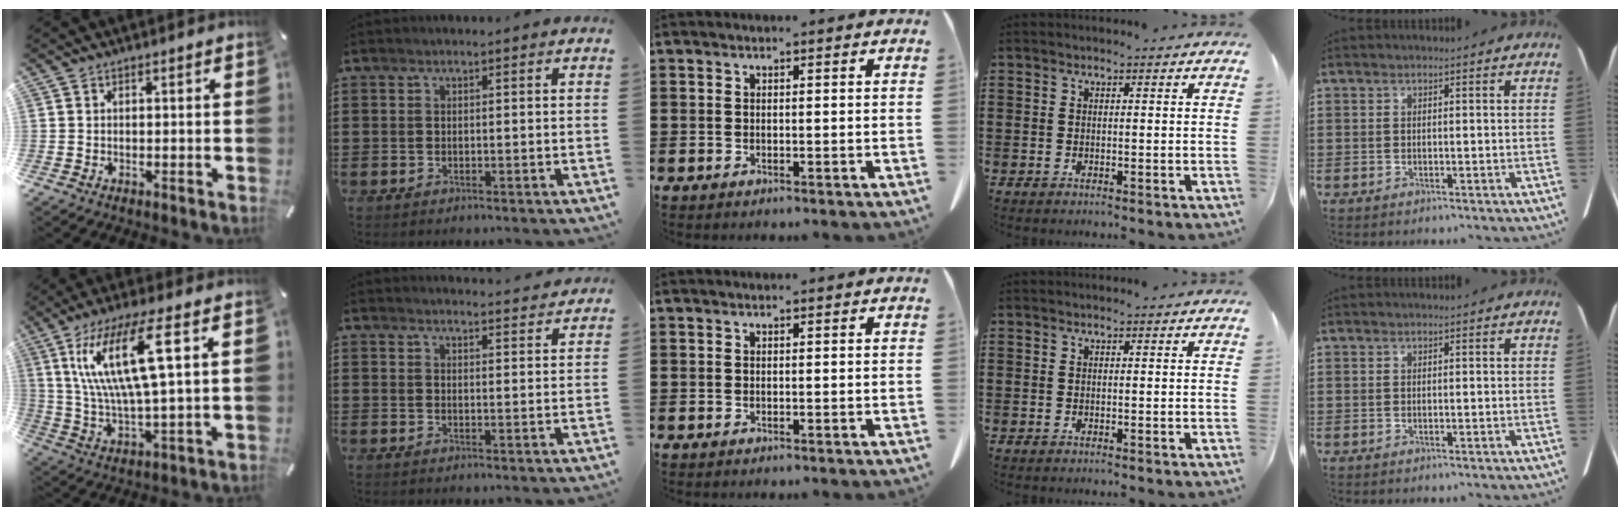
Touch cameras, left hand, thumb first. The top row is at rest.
{"thumb": {"total": 16.8, "force": [6.0, 4.0, 15.2], "torque": [-0.328, -0.005, 0.090]}, "index": {"total": 2.9, "force": [2.9, -0.1, 0.3], "torque": [-0.014, -0.012, 0.054]}}